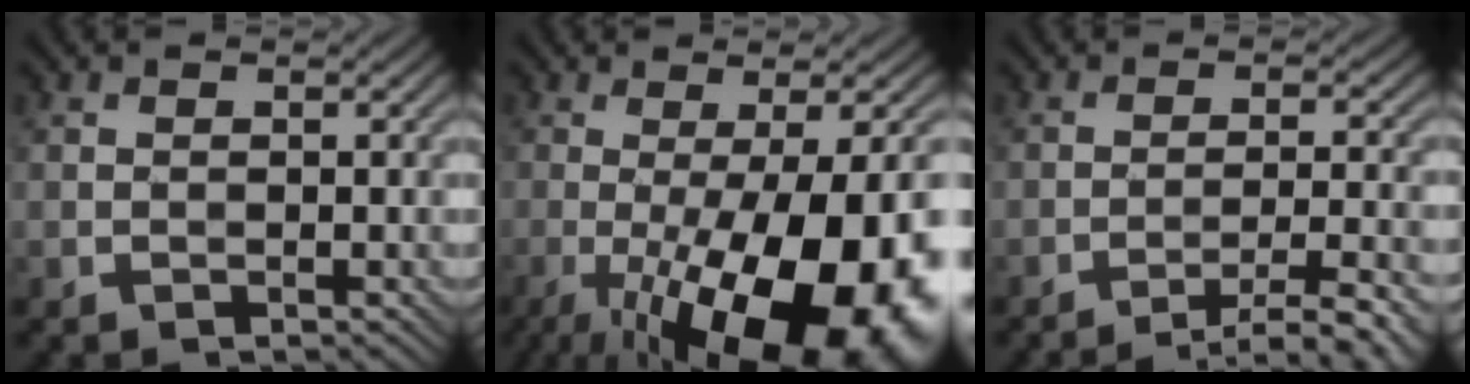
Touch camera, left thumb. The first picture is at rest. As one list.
[{"total": 18.5, "force": [-6.1, 5.5, 16.6], "torque": [-0.234, -0.010, -0.088]}, {"total": 6.5, "force": [-4.5, 0.9, 4.7], "torque": [-0.074, 0.015, -0.073]}]